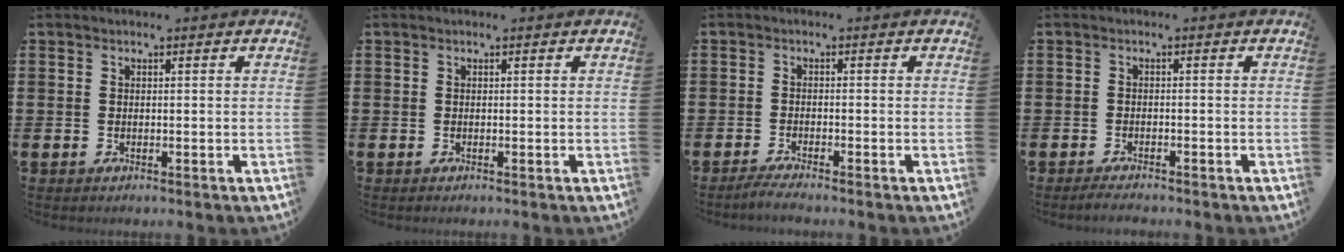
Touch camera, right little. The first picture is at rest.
{"total": 0.0}
{"total": 1.5, "force": [-1.2, -0.1, 0.8], "torque": [-0.012, -0.001, -0.023]}
{"total": 1.2, "force": [-1.2, 0.1, 0.4], "torque": [-0.009, 0.000, -0.023]}